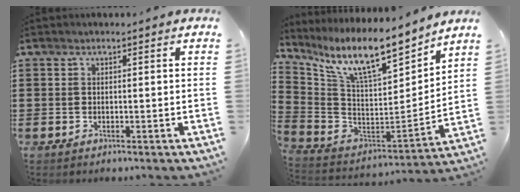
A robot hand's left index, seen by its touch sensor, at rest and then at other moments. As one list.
[{"total": 12.3, "force": [9.4, 2.3, 7.7], "torque": [-0.176, -0.065, 0.159]}]